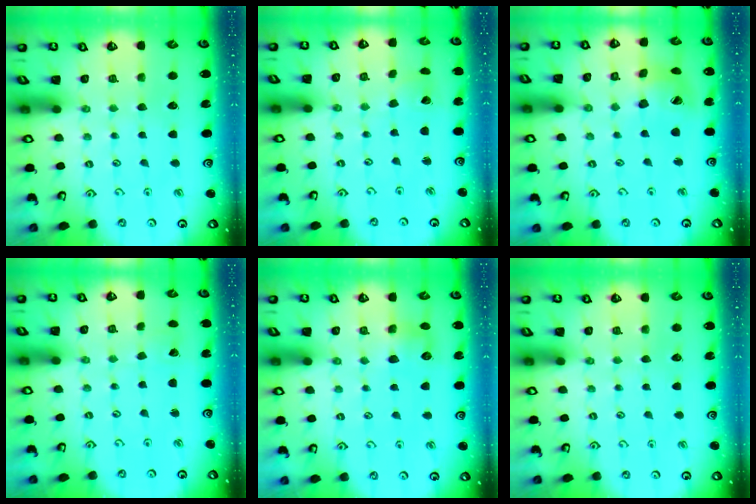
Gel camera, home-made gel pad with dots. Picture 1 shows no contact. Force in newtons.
{"total": 3.3, "press": 3.3, "slide": 0.2}
{"total": 14.0, "press": 13.9, "slide": 1.8}
{"total": 1.2, "press": 1.2, "slide": 0.1}
{"total": 6.7, "press": 6.7, "slide": 0.9}
{"total": 0.0}